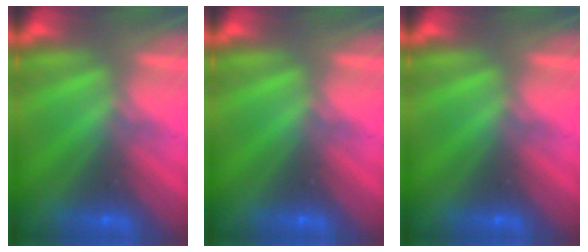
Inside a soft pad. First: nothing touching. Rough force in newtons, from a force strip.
{"total": 0.0}
{"total": 0.0}